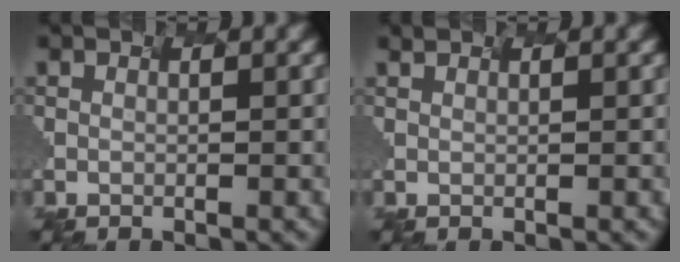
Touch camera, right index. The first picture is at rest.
{"total": 1.3, "force": [1.3, 0.3, 0.3], "torque": [-0.008, 0.013, 0.022]}